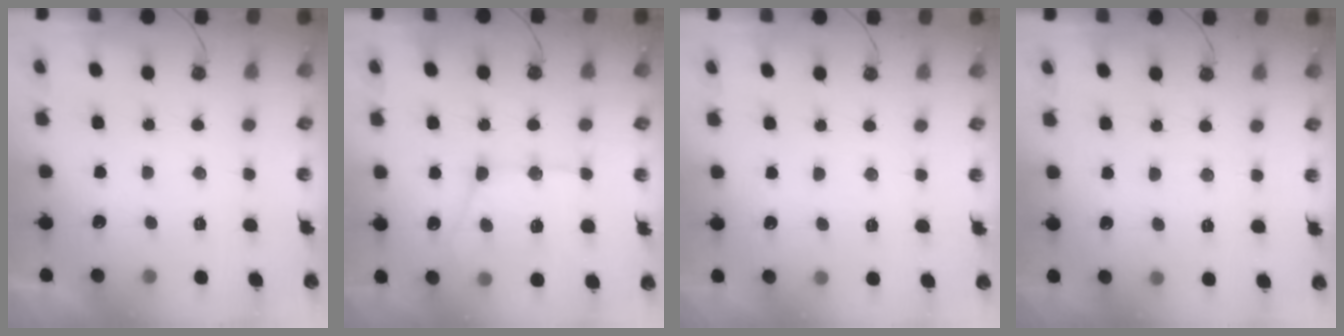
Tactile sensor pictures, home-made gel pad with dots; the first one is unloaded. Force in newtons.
{"total": 14.9, "press": 14.8, "slide": 1.6}
{"total": 5.2, "press": 5.2, "slide": 0.7}
{"total": 2.4, "press": 2.4, "slide": 0.5}